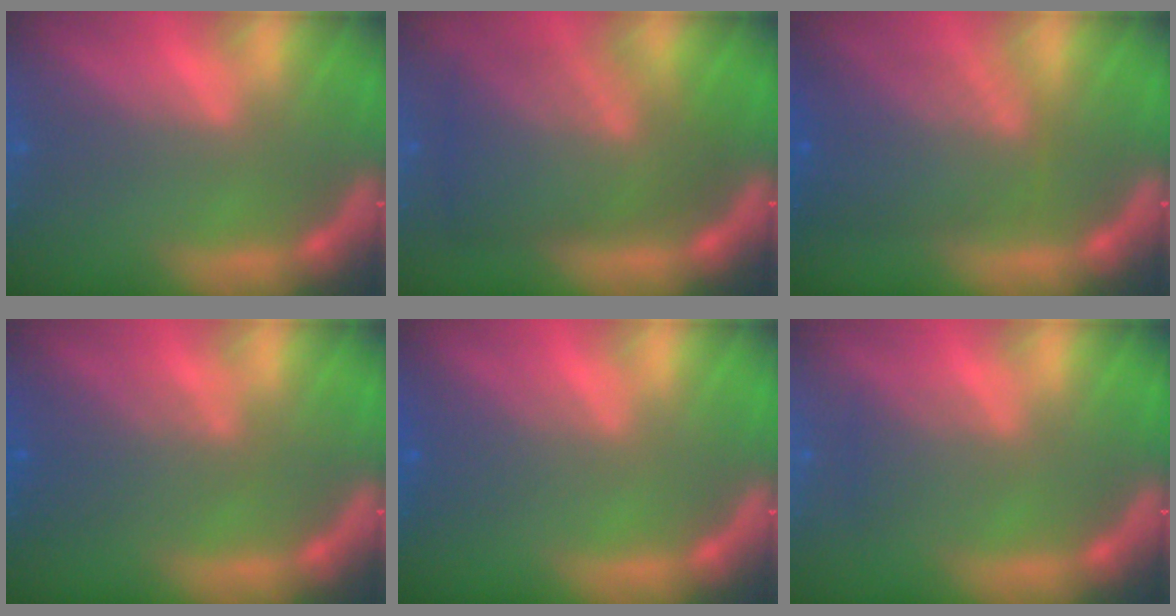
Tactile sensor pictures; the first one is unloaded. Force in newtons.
{"total": 8.7}
{"total": 7.1}
{"total": 3.5}
{"total": 2.5}
{"total": 2.0}